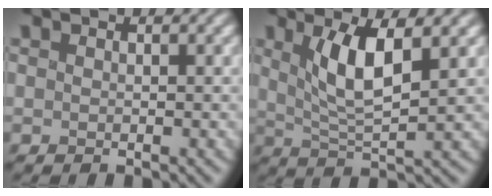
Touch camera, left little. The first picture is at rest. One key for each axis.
{"total": 4.8, "fx": 1.3, "fy": 1.4, "fz": 4.4, "tx": -0.085, "ty": -0.006, "tz": 0.025}